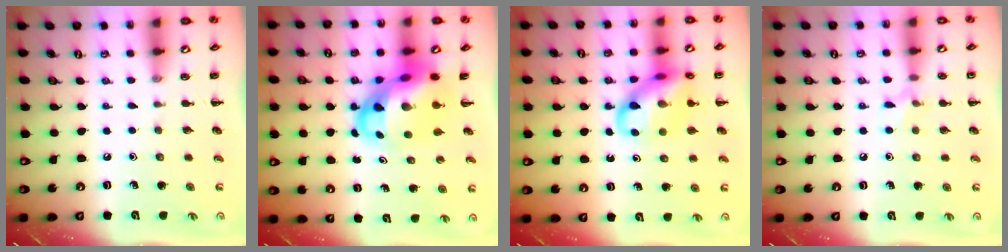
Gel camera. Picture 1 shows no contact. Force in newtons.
{"total": 9.8, "press": 9.4, "slide": 2.7}
{"total": 14.6, "press": 14.5, "slide": 1.8}
{"total": 6.5, "press": 6.3, "slide": 1.9}